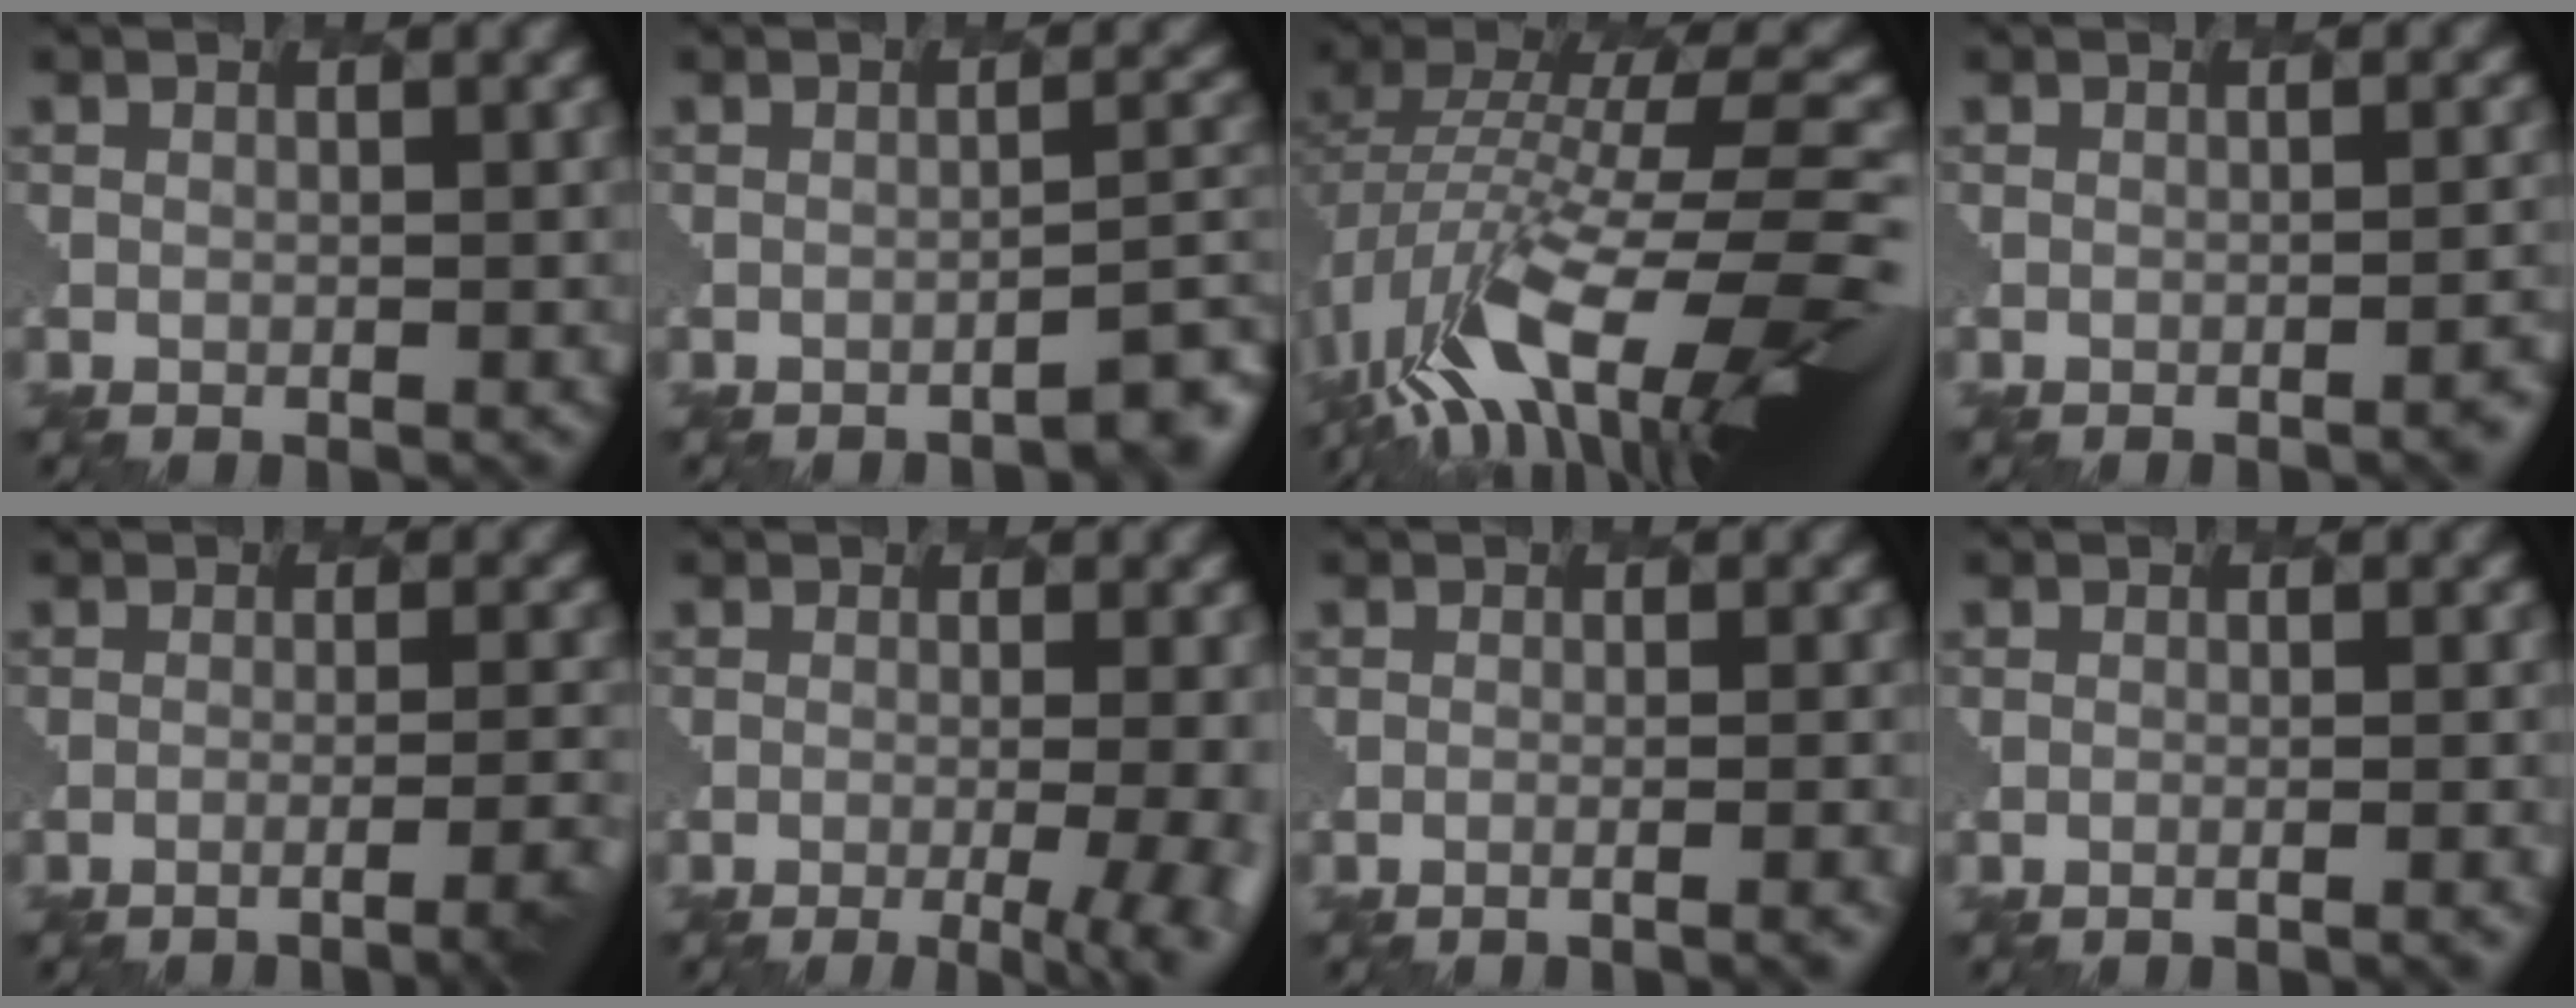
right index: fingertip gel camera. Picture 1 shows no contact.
{"total": 2.6, "force": [-1.8, 0.4, 1.9], "torque": [-0.024, 0.009, -0.030]}
{"total": 12.3, "force": [-6.2, 4.3, 9.7], "torque": [-0.196, 0.018, -0.105]}
{"total": 3.0, "force": [-1.1, 1.2, 2.5], "torque": [-0.020, -0.004, -0.005]}
{"total": 5.5, "force": [-3.1, 1.5, 4.2], "torque": [-0.037, 0.012, -0.030]}
{"total": 9.9, "force": [-2.0, 4.3, 8.7], "torque": [-0.063, 0.004, -0.017]}
{"total": 2.7, "force": [-1.0, 1.1, 2.2], "torque": [-0.007, 0.012, -0.033]}
{"total": 1.7, "force": [-0.6, 0.8, 1.4], "torque": [0.002, 0.009, -0.025]}